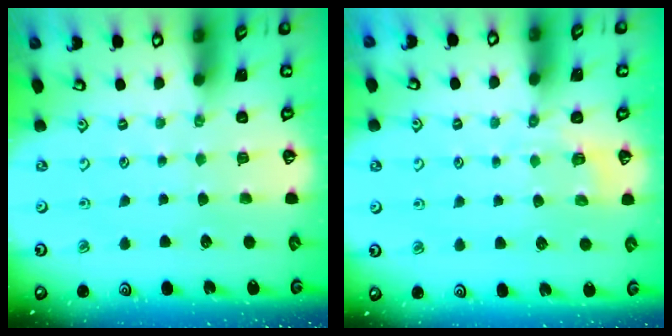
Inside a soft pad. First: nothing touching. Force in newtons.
{"total": 2.3, "press": 1.7, "slide": 1.6}